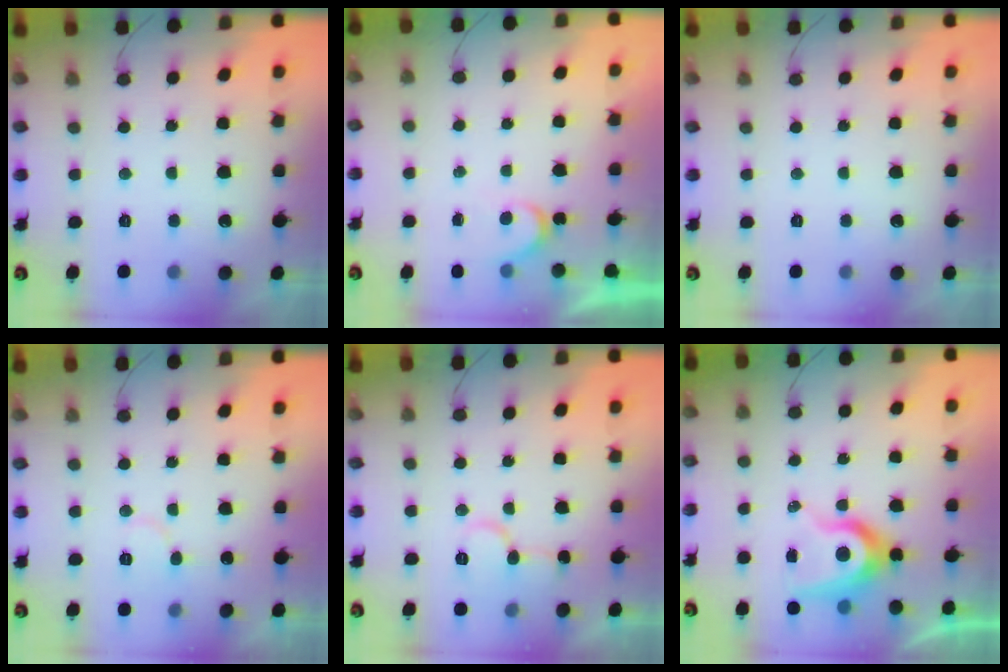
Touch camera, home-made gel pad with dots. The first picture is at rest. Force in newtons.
{"total": 3.8, "press": 3.8, "slide": 0.3}
{"total": 0.0}
{"total": 4.8, "press": 4.8, "slide": 0.4}
{"total": 7.9, "press": 7.9, "slide": 0.8}
{"total": 9.1, "press": 9.1, "slide": 0.7}